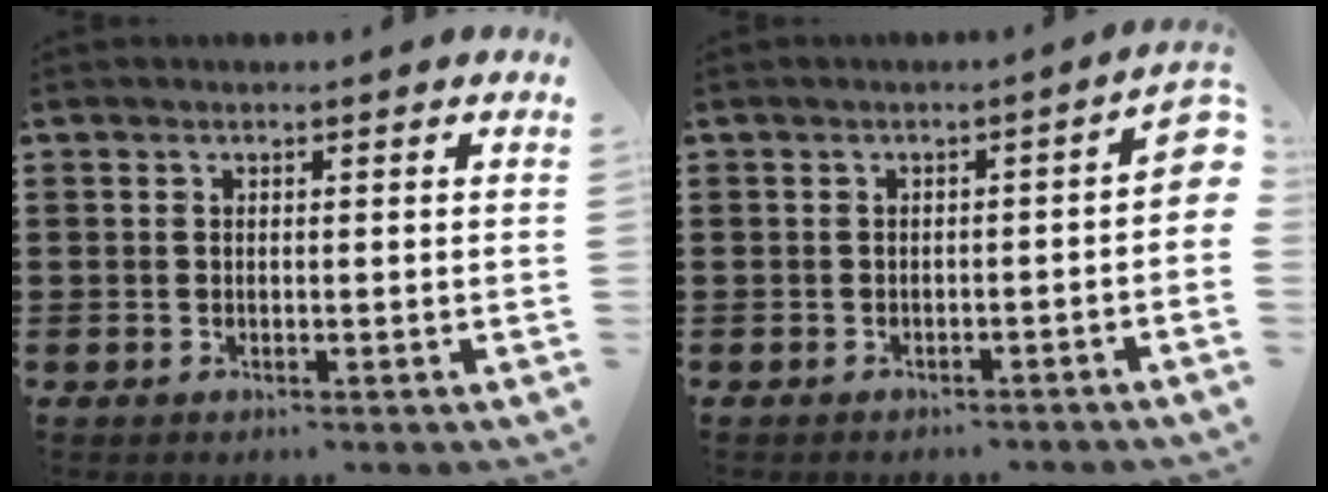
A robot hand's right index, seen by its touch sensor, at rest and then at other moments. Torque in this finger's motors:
{"motor_torque": [0.26, 0.23, 0.39, 0.02]}